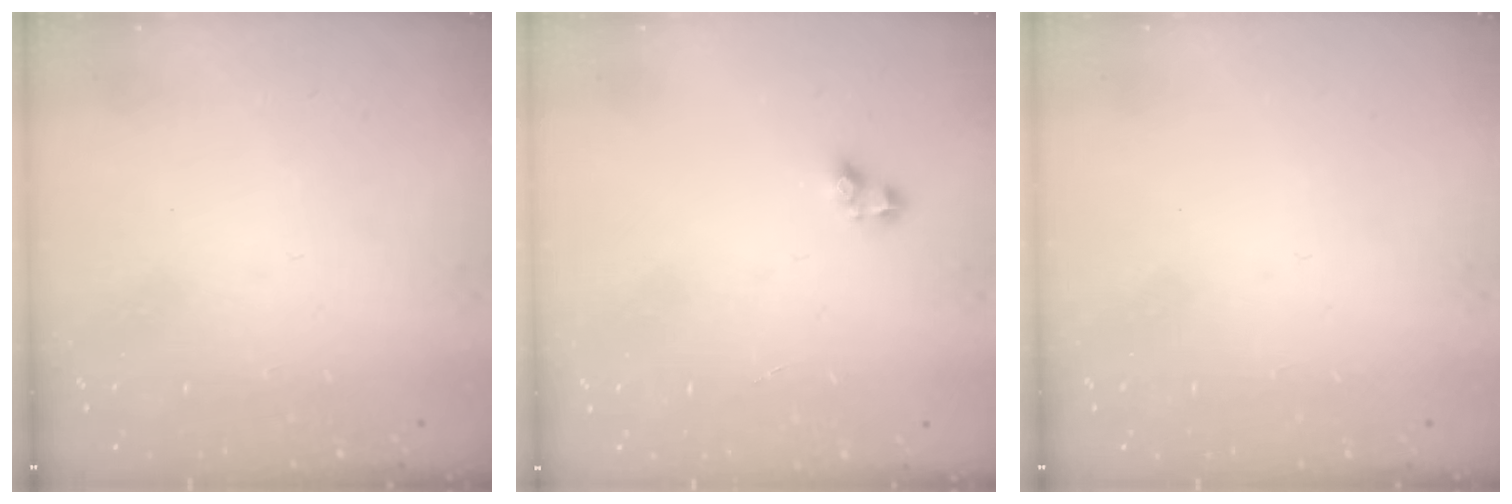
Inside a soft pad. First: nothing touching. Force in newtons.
{"total": 3.7, "press": 3.6, "slide": 0.7}
{"total": 0.0}